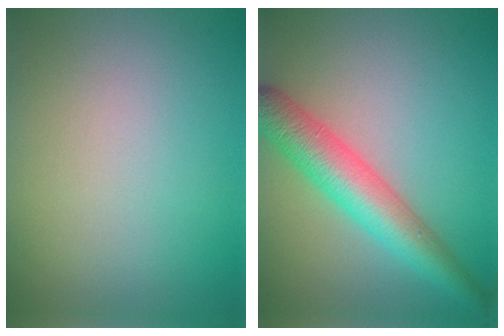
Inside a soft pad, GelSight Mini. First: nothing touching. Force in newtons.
{"total": 5.8, "press": 5.8, "slide": 0.2}